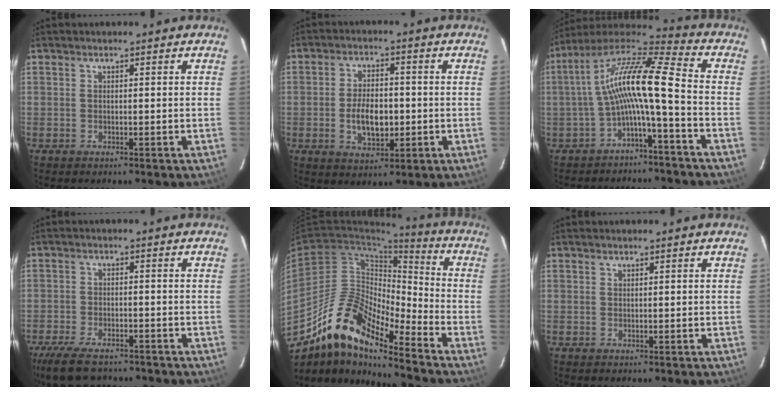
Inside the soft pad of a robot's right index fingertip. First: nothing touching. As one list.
[{"total": 8.0, "force": [-1.4, 4.4, 6.6], "torque": [-0.128, 0.001, -0.018]}, {"total": 13.5, "force": [-2.4, 1.4, 13.2], "torque": [-0.257, 0.021, -0.052]}, {"total": 13.5, "force": [-11.1, 4.7, 6.0], "torque": [-0.145, -0.025, -0.186]}, {"total": 16.5, "force": [-13.0, 4.0, 9.4], "torque": [-0.159, -0.004, -0.254]}, {"total": 0.0}]